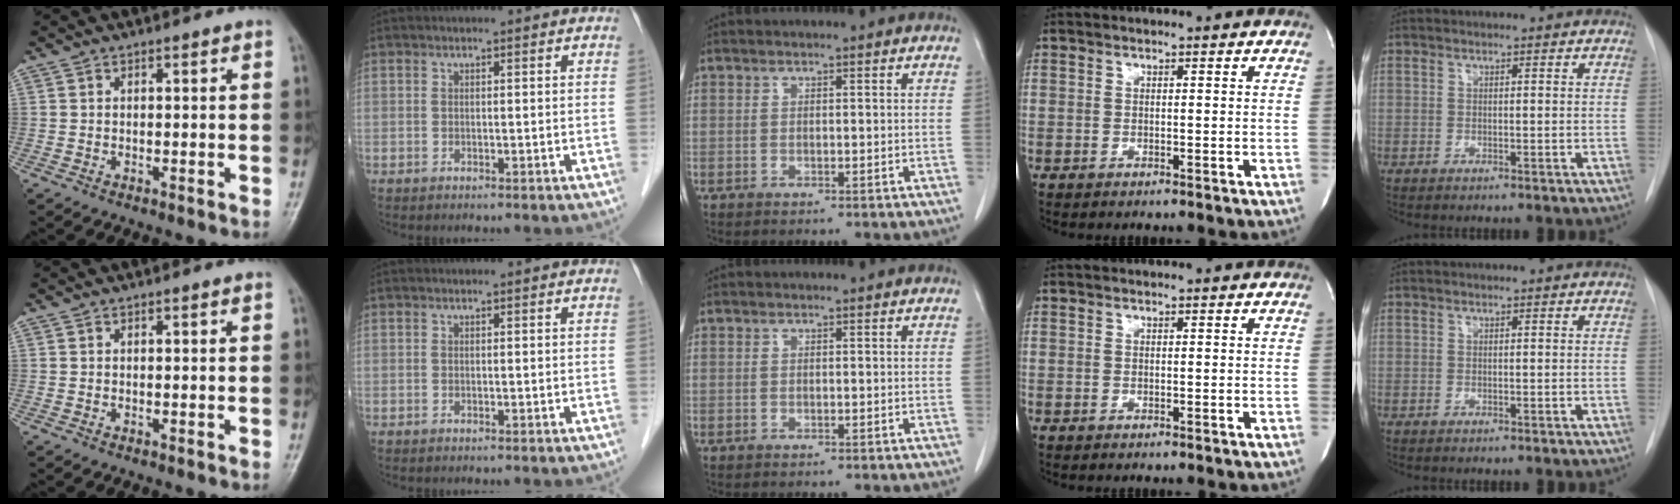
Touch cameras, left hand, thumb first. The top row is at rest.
{}